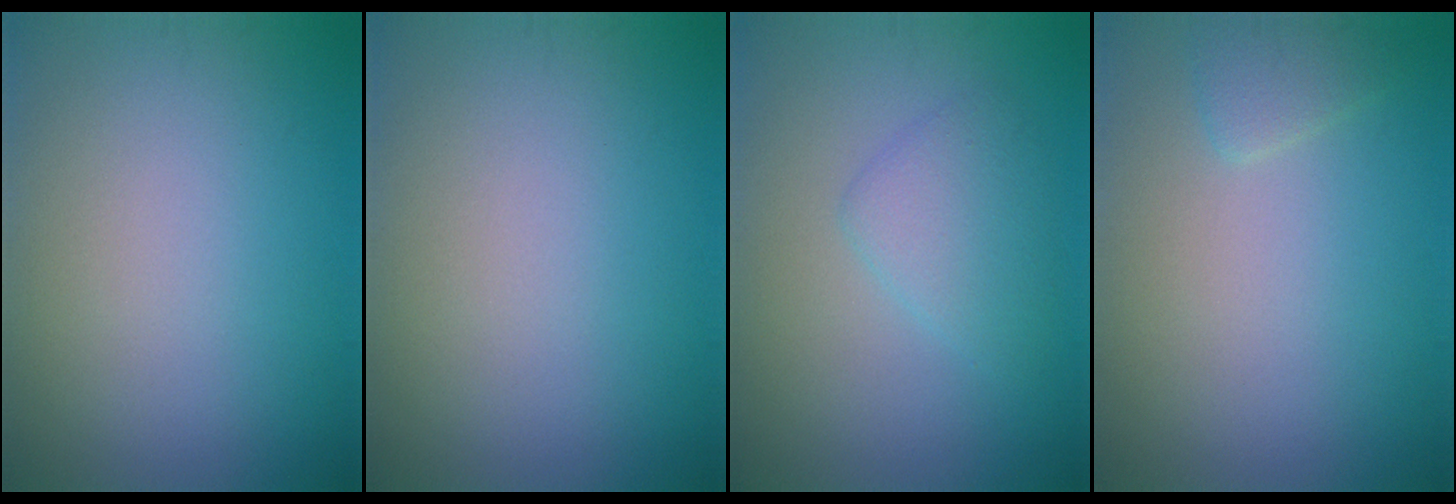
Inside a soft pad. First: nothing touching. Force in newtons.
{"total": 0.0}
{"total": 2.6, "press": 2.6, "slide": 0.2}
{"total": 1.3, "press": 1.3, "slide": 0.1}